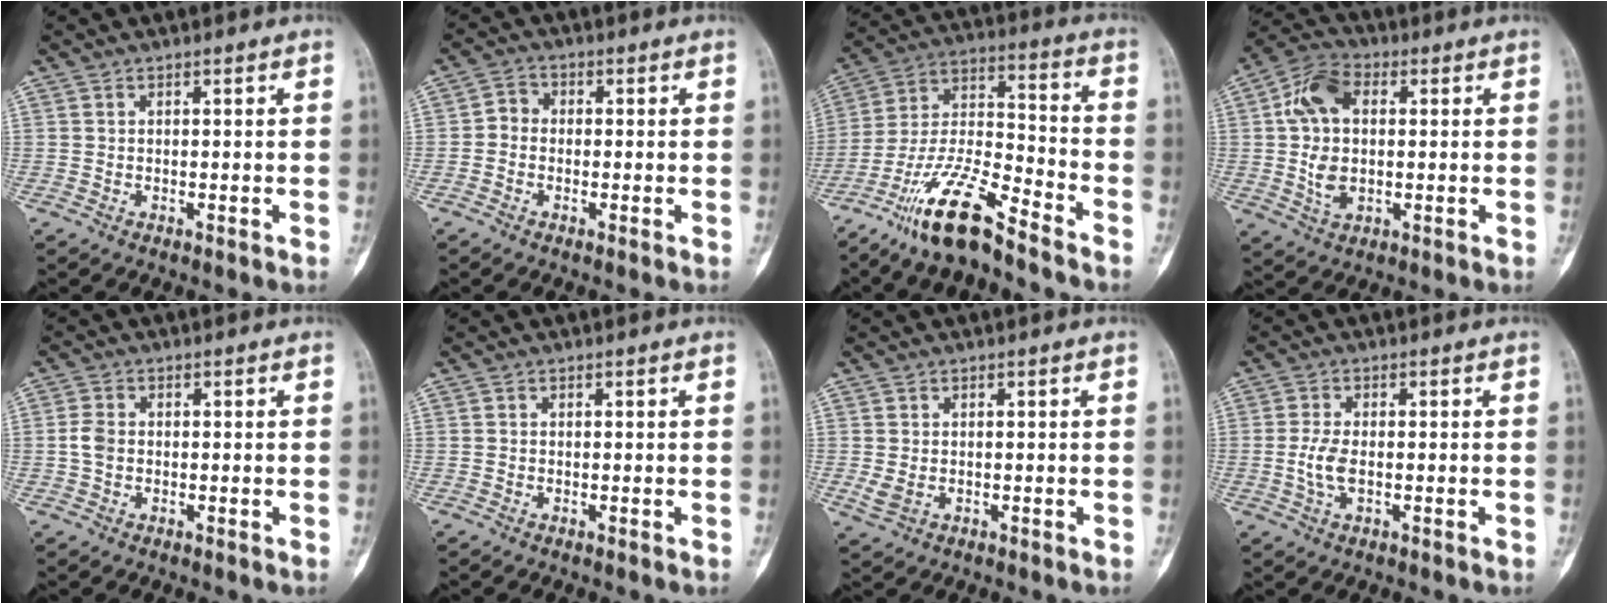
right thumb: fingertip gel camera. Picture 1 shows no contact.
{"total": 2.9, "force": [-0.6, 2.4, 1.3], "torque": [-0.010, 0.008, -0.024]}
{"total": 15.2, "force": [-11.4, 2.8, 9.6], "torque": [-0.191, 0.072, -0.213]}
{"total": 11.6, "force": [1.1, 7.3, 9.0], "torque": [-0.170, 0.013, 0.018]}
{"total": 2.7, "force": [-0.2, 2.0, 1.9], "torque": [-0.040, 0.006, -0.010]}
{"total": 0.0}
{"total": 2.2, "force": [-0.1, 1.6, 1.6], "torque": [-0.038, -0.002, 0.006]}
{"total": 4.0, "force": [-0.5, 1.9, 3.4], "torque": [-0.076, 0.001, -0.012]}